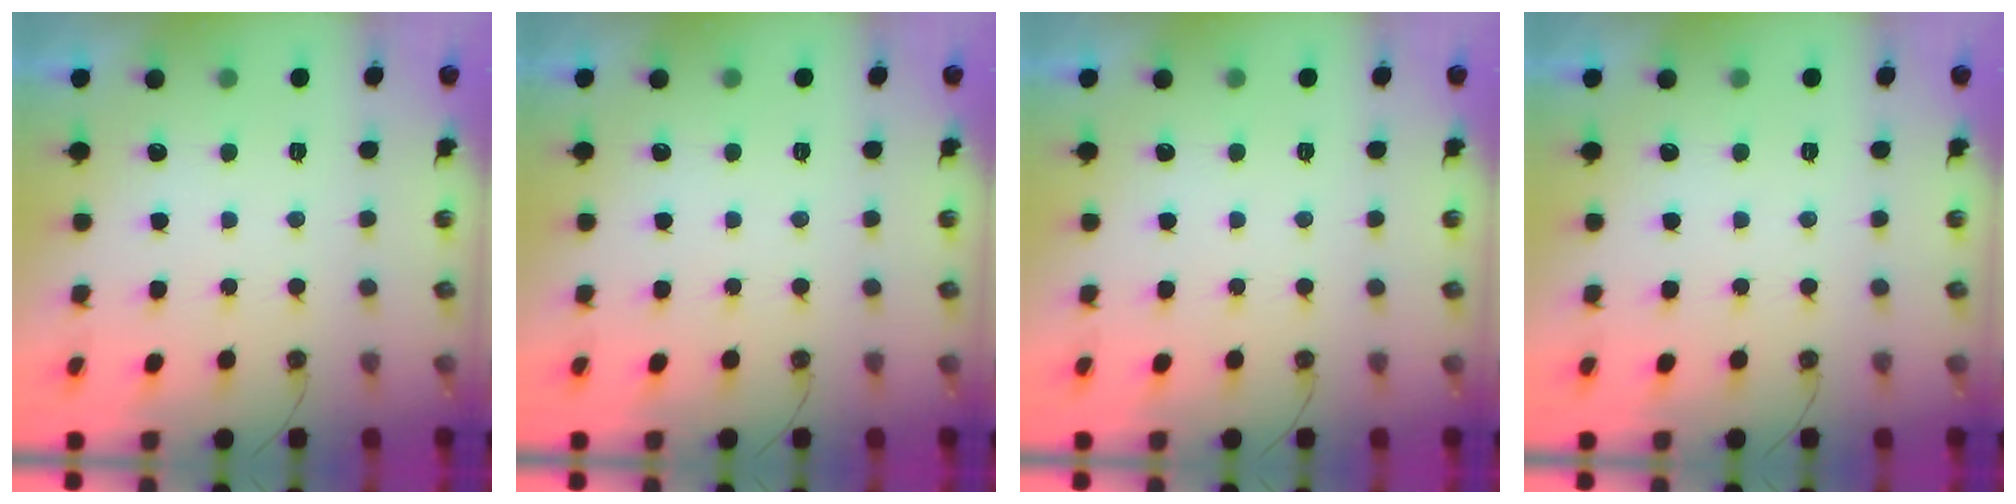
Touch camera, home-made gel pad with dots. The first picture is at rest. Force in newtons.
{"total": 0.0}
{"total": 0.0}
{"total": 0.0}